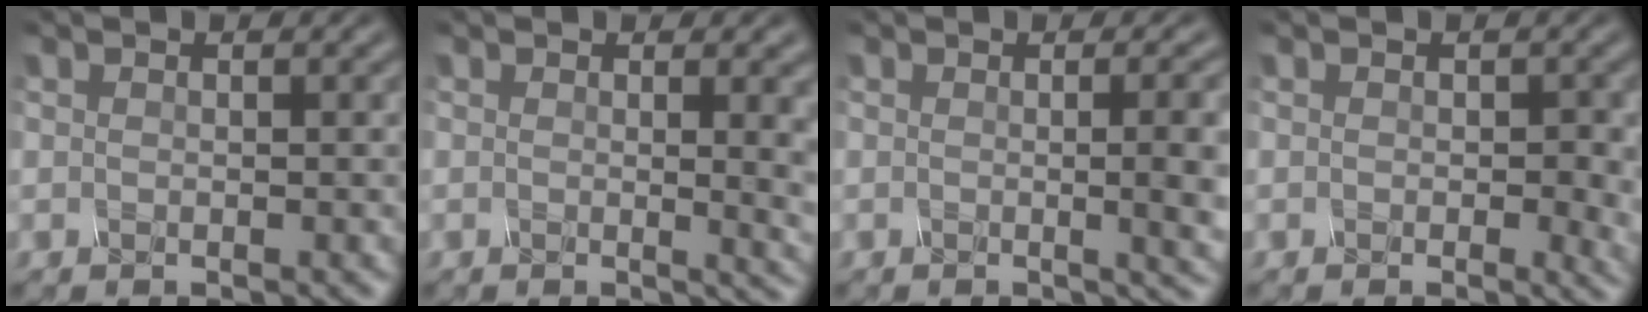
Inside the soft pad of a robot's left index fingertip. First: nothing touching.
{"total": 5.0, "force": [0.5, 2.1, 4.5], "torque": [-0.026, 0.000, 0.007]}
{"total": 6.4, "force": [0.0, 2.5, 5.9], "torque": [-0.040, 0.001, -0.001]}
{"total": 2.5, "force": [0.0, 1.4, 2.0], "torque": [-0.020, -0.006, -0.002]}